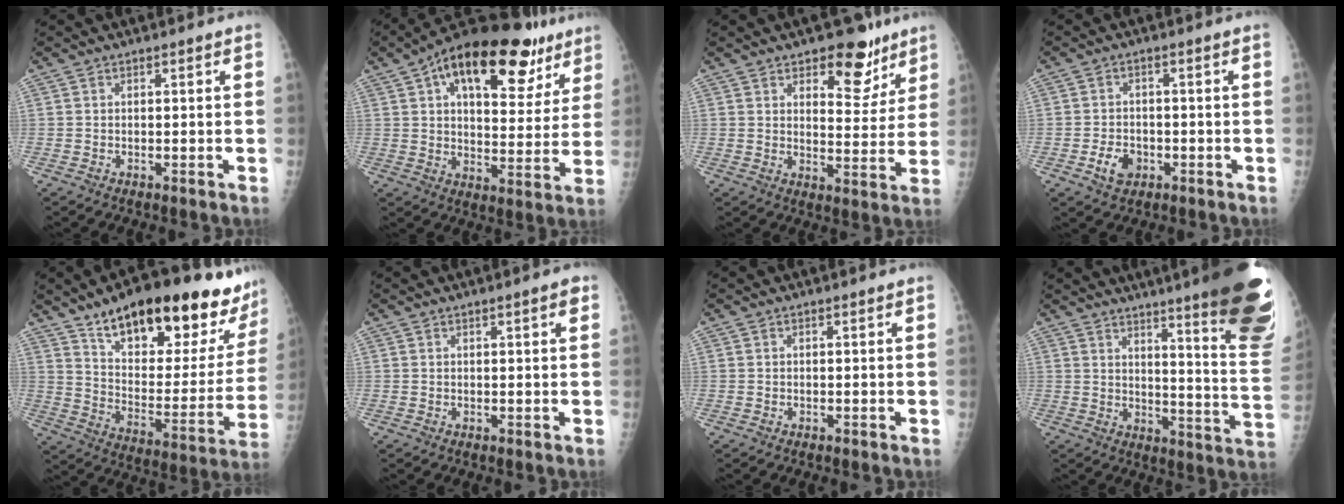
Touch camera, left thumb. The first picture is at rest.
{"total": 24.9, "force": [13.1, 11.9, 17.5], "torque": [-0.227, -0.002, 0.192]}
{"total": 10.8, "force": [7.0, 5.5, 6.1], "torque": [-0.039, -0.040, 0.099]}
{"total": 4.4, "force": [-1.8, 3.2, 2.5], "torque": [-0.035, 0.009, -0.027]}
{"total": 29.3, "force": [20.2, 9.6, 18.8], "torque": [-0.238, -0.069, 0.297]}
{"total": 1.9, "force": [0.9, 0.3, 1.6], "torque": [-0.021, -0.001, 0.011]}
{"total": 0.0}
{"total": 26.3, "force": [18.0, 2.9, 19.0], "torque": [-0.191, -0.117, 0.226]}